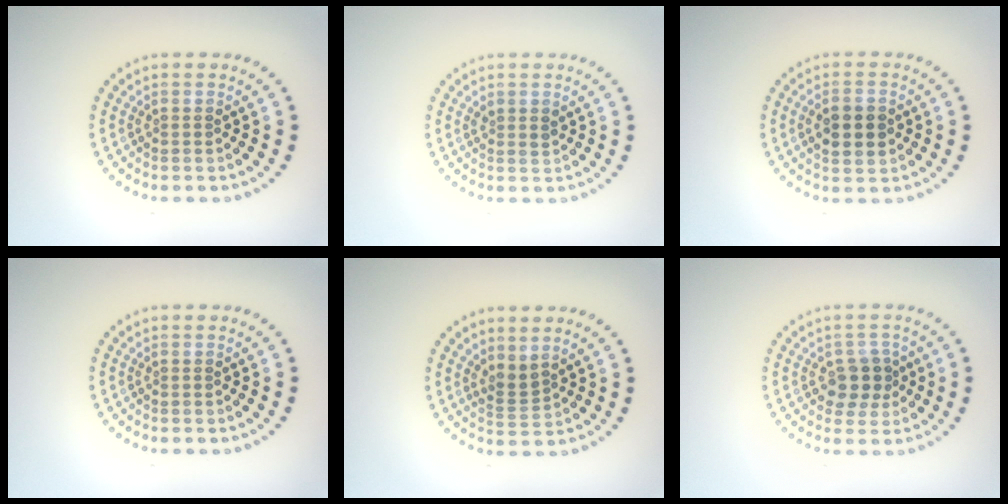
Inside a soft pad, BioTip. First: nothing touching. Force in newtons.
{"total": 0.9, "press": 0.8, "slide": 0.4}
{"total": 3.3, "press": 3.3, "slide": 0.2}
{"total": 0.0}
{"total": 1.9, "press": 1.3, "slide": 1.3}
{"total": 2.9, "press": 2.7, "slide": 1.0}